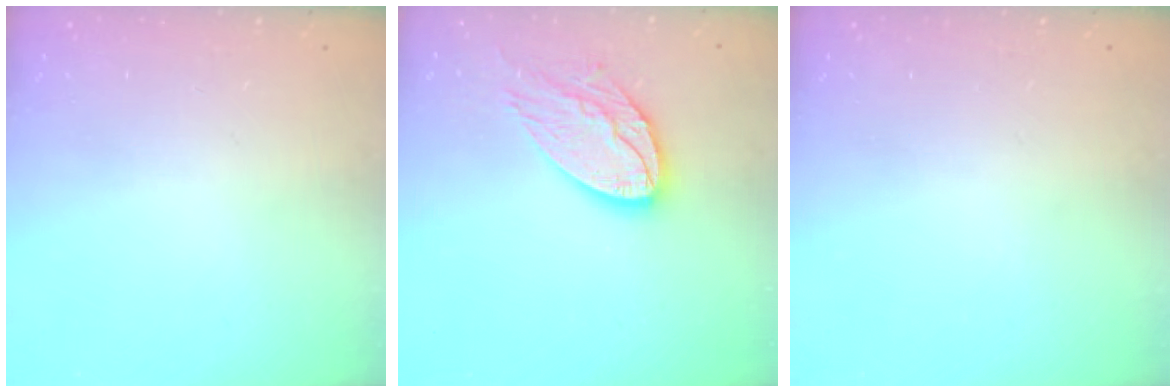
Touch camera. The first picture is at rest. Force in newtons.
{"total": 14.8, "press": 14.8, "slide": 1.0}
{"total": 0.0}